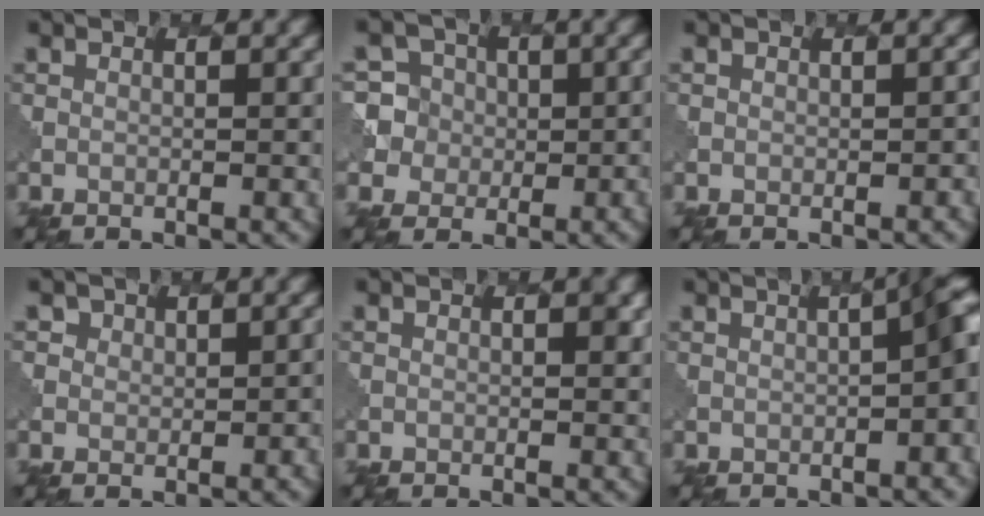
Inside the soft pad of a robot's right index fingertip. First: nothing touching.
{"total": 8.9, "force": [0.8, 8.6, 2.2], "torque": [-0.050, 0.031, -0.002]}
{"total": 2.8, "force": [-0.8, 2.1, 1.7], "torque": [-0.003, 0.000, -0.002]}
{"total": 2.5, "force": [1.0, 2.2, 0.7], "torque": [0.003, 0.002, 0.006]}
{"total": 0.6, "force": [0.3, 0.1, 0.5], "torque": [-0.007, 0.000, 0.000]}
{"total": 6.5, "force": [-0.5, 1.9, 6.3], "torque": [-0.053, 0.013, -0.008]}